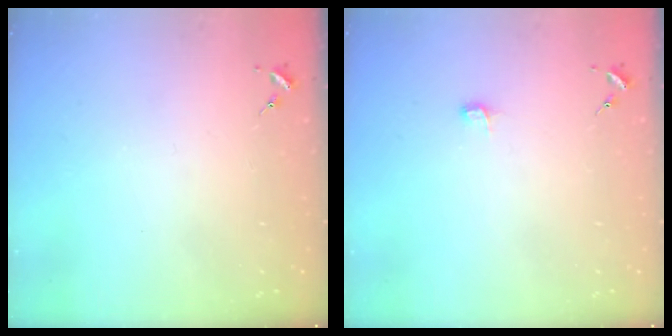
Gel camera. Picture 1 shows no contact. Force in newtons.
{"total": 3.5, "press": 3.5, "slide": 0.4}